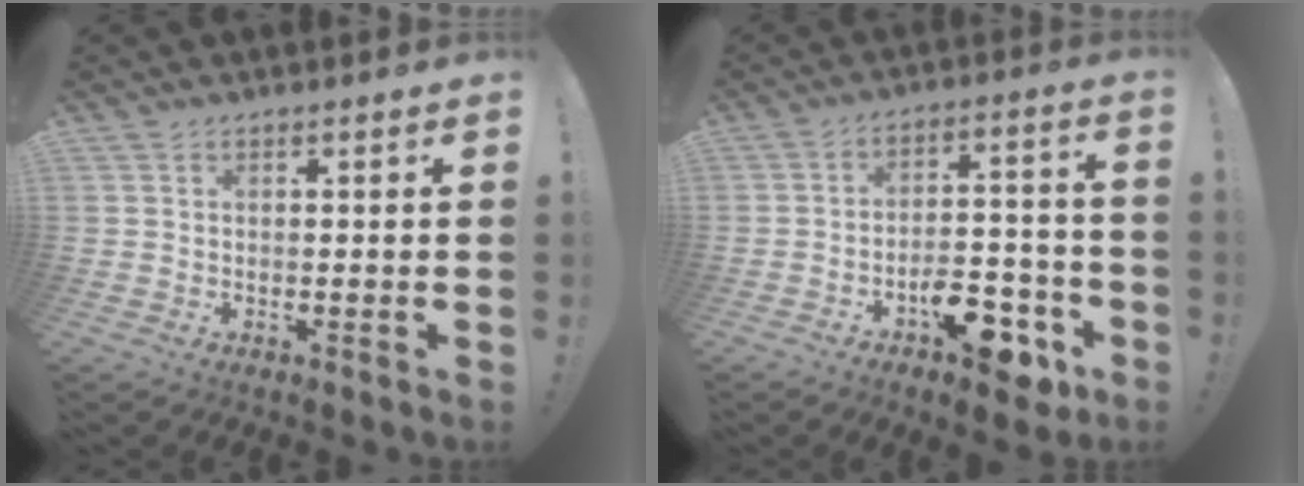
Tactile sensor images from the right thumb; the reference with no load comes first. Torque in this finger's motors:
{"motor_torque": [1.50, 1.52, 0.85, -0.85, 0.02]}